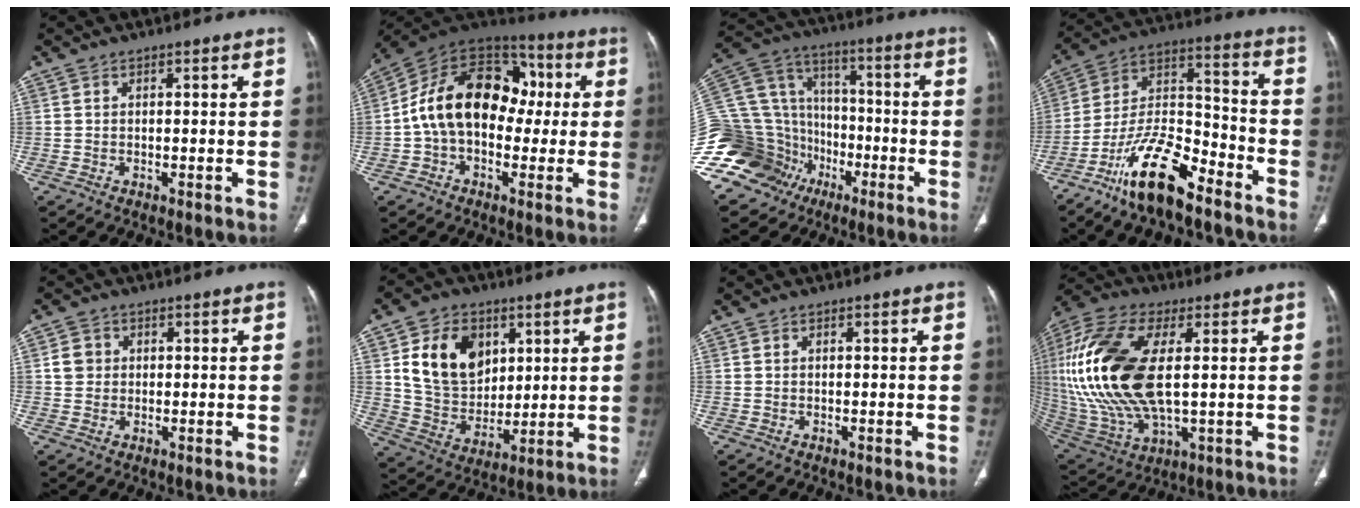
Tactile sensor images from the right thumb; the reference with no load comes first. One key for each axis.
{"total": 18.7, "fx": 0.2, "fy": 13.1, "fz": 13.3, "tx": -0.190, "ty": 0.051, "tz": -0.009}
{"total": 26.0, "fx": -11.8, "fy": 20.4, "fz": 11.0, "tx": -0.244, "ty": 0.086, "tz": -0.201}
{"total": 16.8, "fx": -11.5, "fy": 5.8, "fz": 10.8, "tx": -0.187, "ty": 0.080, "tz": -0.211}
{"total": 3.2, "fx": 0.5, "fy": 3.0, "fz": 1.1, "tx": -0.005, "ty": 0.005, "tz": 0.008}
{"total": 15.4, "fx": 5.4, "fy": 11.4, "fz": 8.8, "tx": -0.111, "ty": -0.022, "tz": 0.108}
{"total": 0.0}
{"total": 25.1, "fx": 2.9, "fy": 12.1, "fz": 21.8, "tx": -0.479, "ty": -0.010, "tz": 0.057}